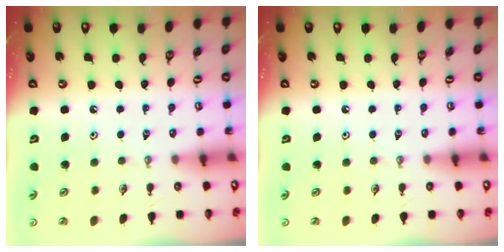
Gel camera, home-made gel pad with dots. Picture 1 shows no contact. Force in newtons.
{"total": 0.0}